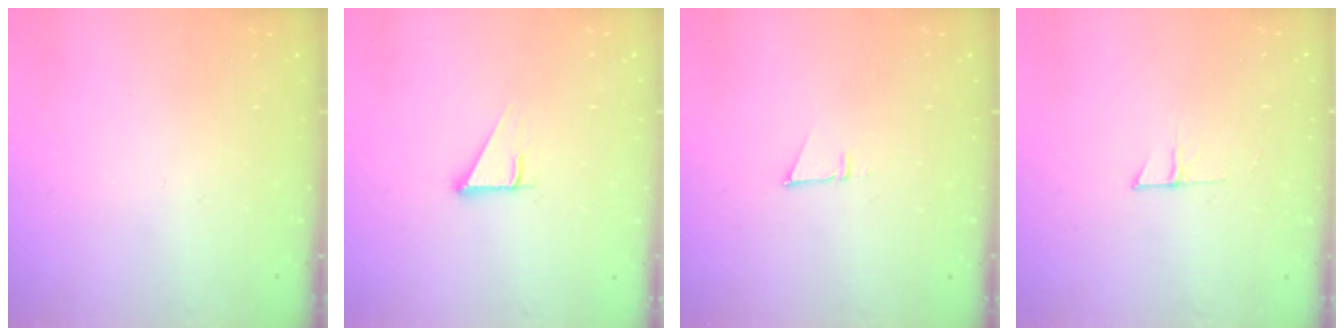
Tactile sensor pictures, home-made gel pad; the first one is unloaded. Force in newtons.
{"total": 2.8, "press": 2.8, "slide": 0.0}
{"total": 4.3, "press": 4.2, "slide": 0.7}
{"total": 4.0, "press": 4.0, "slide": 0.4}